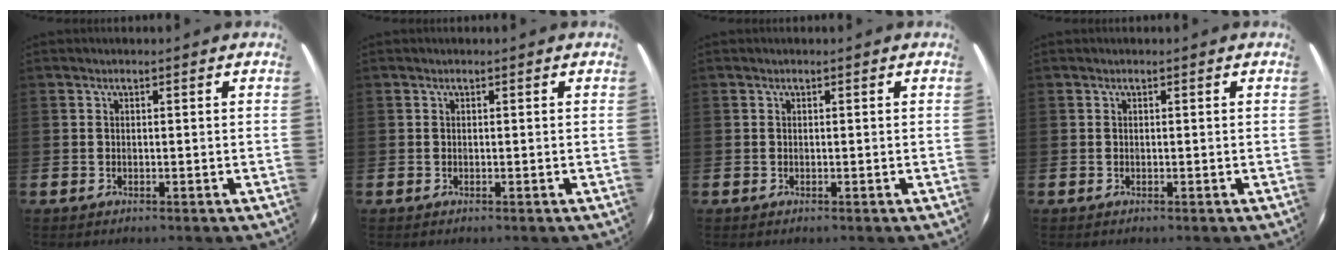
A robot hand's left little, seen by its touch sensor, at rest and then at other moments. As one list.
[{"total": 0.0}, {"total": 0.0}, {"total": 0.0}]